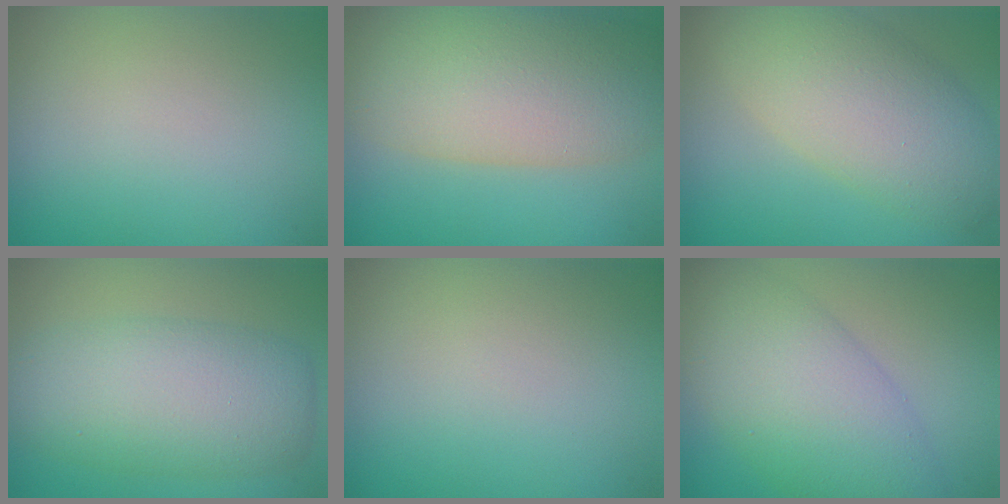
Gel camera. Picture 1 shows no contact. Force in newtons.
{"total": 10.2, "press": 10.2, "slide": 0.9}
{"total": 7.7, "press": 7.7, "slide": 0.4}
{"total": 7.9, "press": 7.9, "slide": 0.4}
{"total": 0.0}
{"total": 8.2, "press": 8.2, "slide": 0.2}